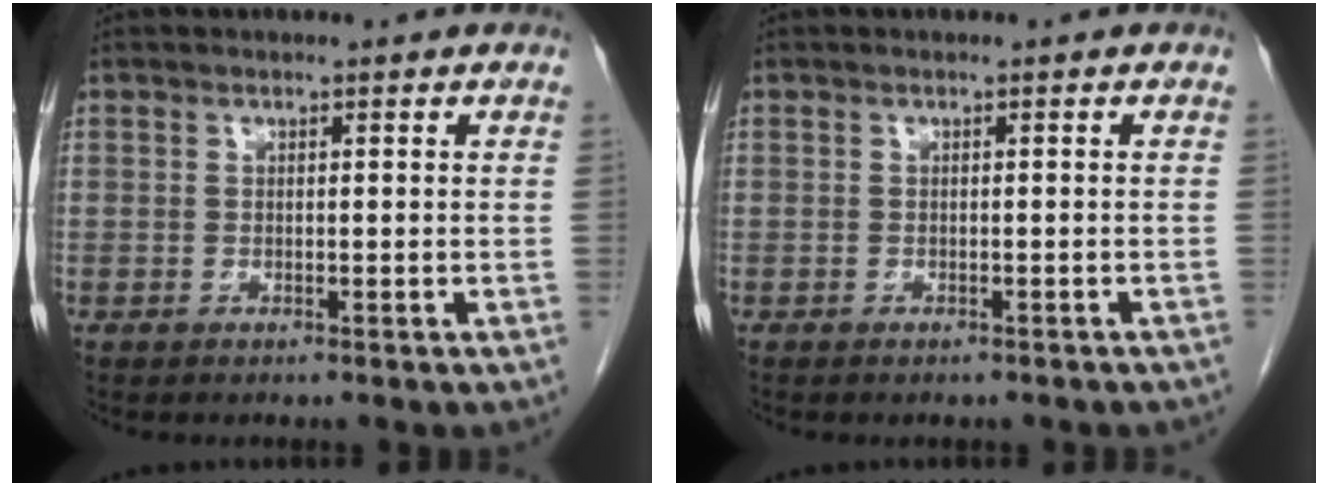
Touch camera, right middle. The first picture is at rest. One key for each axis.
{"total": 3.2, "fx": -2.7, "fy": 1.2, "fz": 1.1, "tx": -0.016, "ty": -0.004, "tz": -0.030}